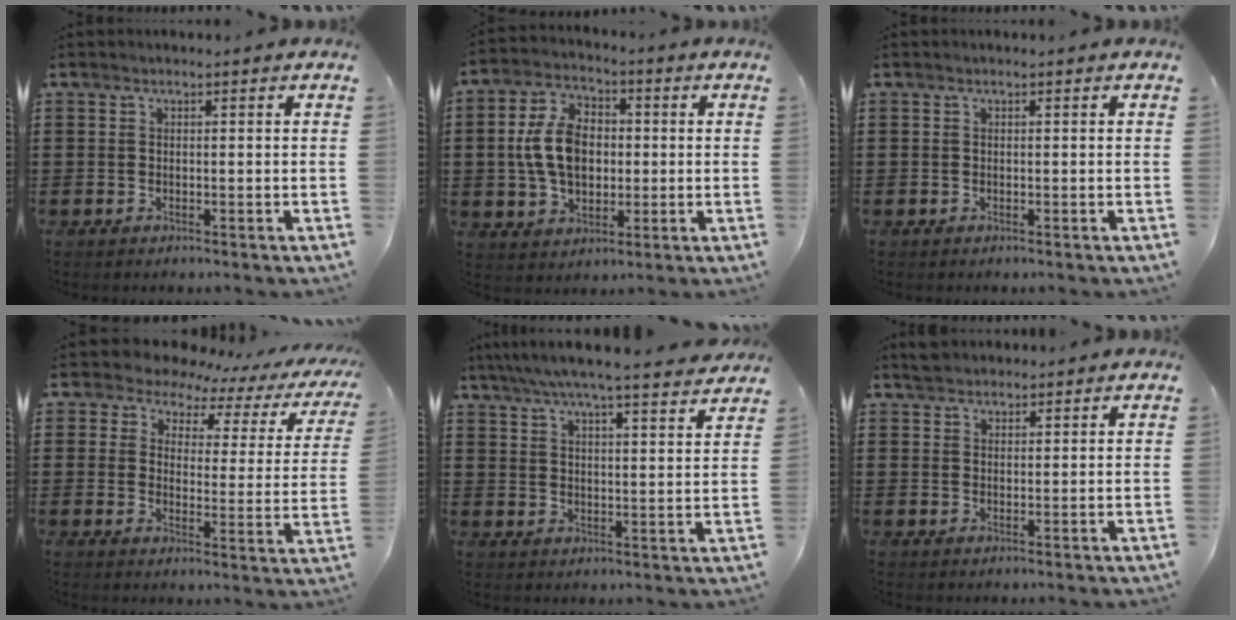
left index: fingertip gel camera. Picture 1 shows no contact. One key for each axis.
{"total": 9.4, "fx": 0.2, "fy": 6.3, "fz": 6.9, "tx": -0.156, "ty": 0.010, "tz": -0.002}
{"total": 0.0}
{"total": 5.1, "fx": 4.5, "fy": 2.2, "fz": 1.2, "tx": -0.047, "ty": -0.027, "tz": 0.072}
{"total": 6.0, "fx": 5.3, "fy": -0.4, "fz": 2.8, "tx": -0.072, "ty": -0.028, "tz": 0.089}
{"total": 2.0, "fx": 1.9, "fy": 0.6, "fz": 0.1, "tx": -0.007, "ty": 0.005, "tz": 0.039}